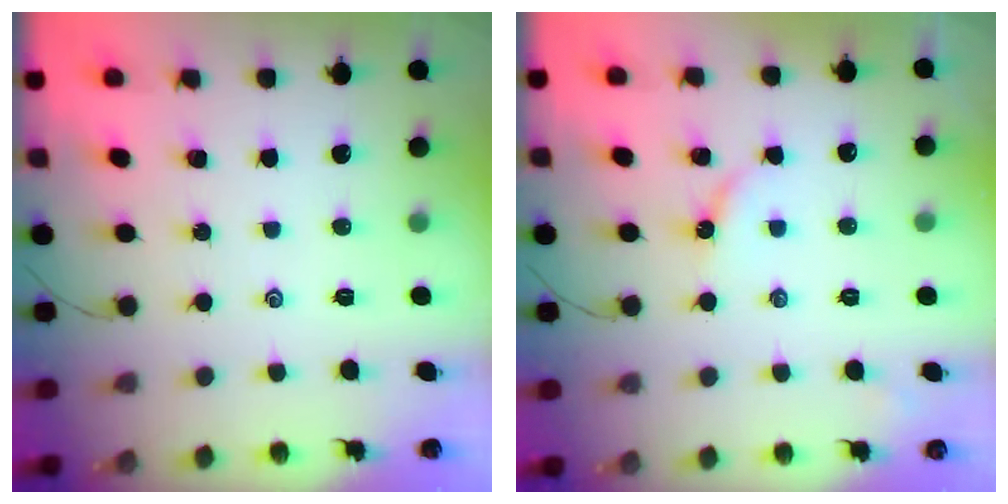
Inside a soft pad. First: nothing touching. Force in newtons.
{"total": 4.2, "press": 4.2, "slide": 0.4}